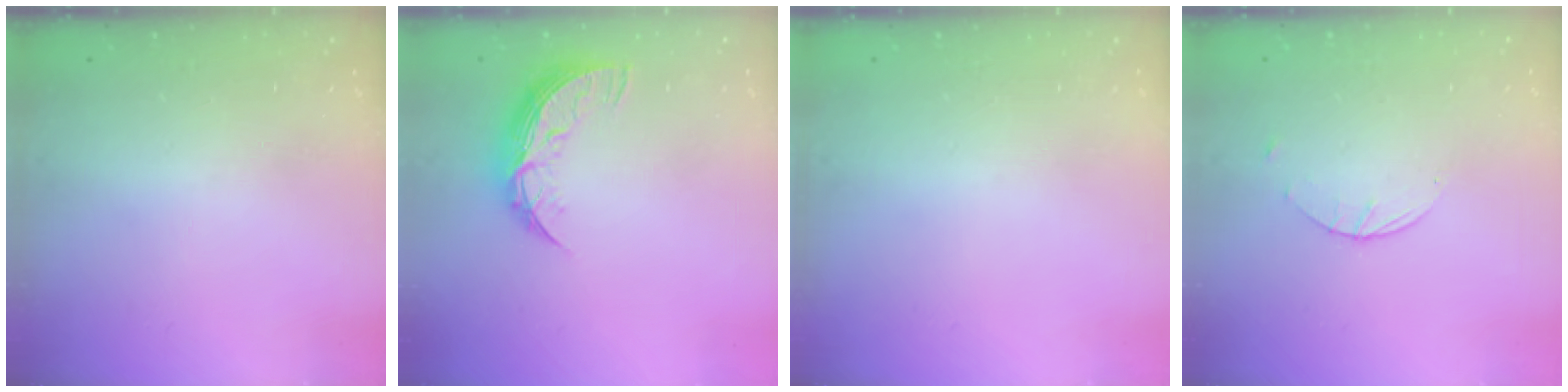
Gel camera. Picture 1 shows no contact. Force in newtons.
{"total": 9.1, "press": 9.1, "slide": 0.4}
{"total": 0.0}
{"total": 1.7, "press": 1.7, "slide": 0.3}